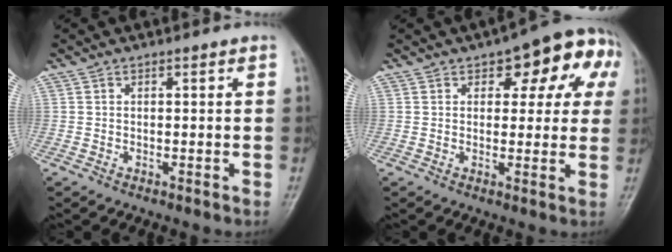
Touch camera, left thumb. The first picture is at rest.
{"total": 12.3, "force": [4.9, 6.4, 9.4], "torque": [-0.060, 0.013, 0.052]}